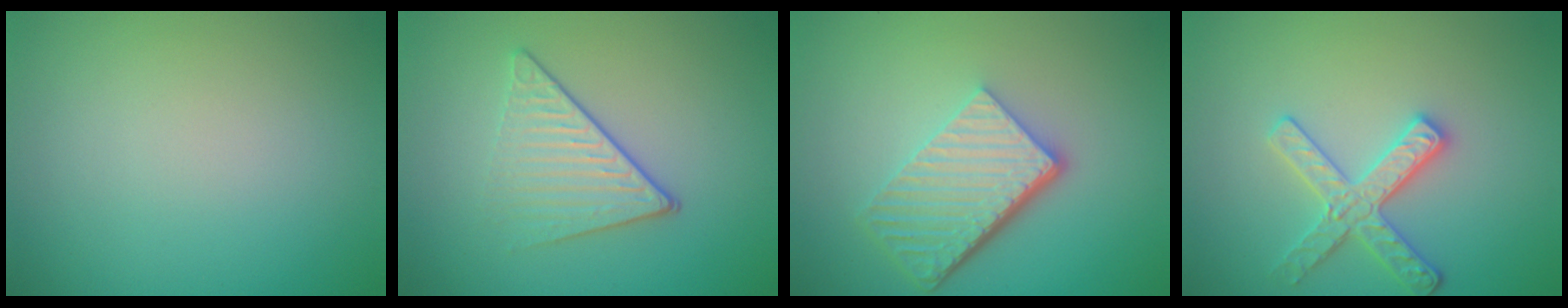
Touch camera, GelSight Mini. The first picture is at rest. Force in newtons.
{"total": 3.8, "press": 2.8, "slide": 2.5}
{"total": 6.0, "press": 4.1, "slide": 4.4}
{"total": 3.2, "press": 3.0, "slide": 1.0}